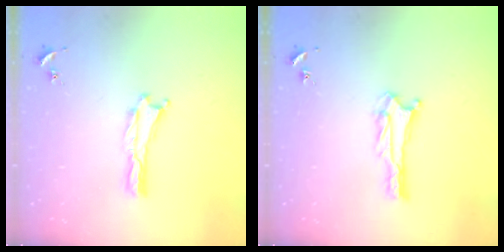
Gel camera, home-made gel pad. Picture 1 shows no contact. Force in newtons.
{"total": 3.4, "press": 3.4, "slide": 0.2}